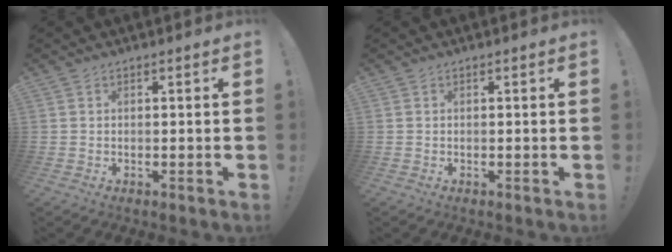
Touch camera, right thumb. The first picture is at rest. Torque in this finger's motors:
{"motor_torque": [0.00, 0.00, 0.00, 0.00, 0.00]}